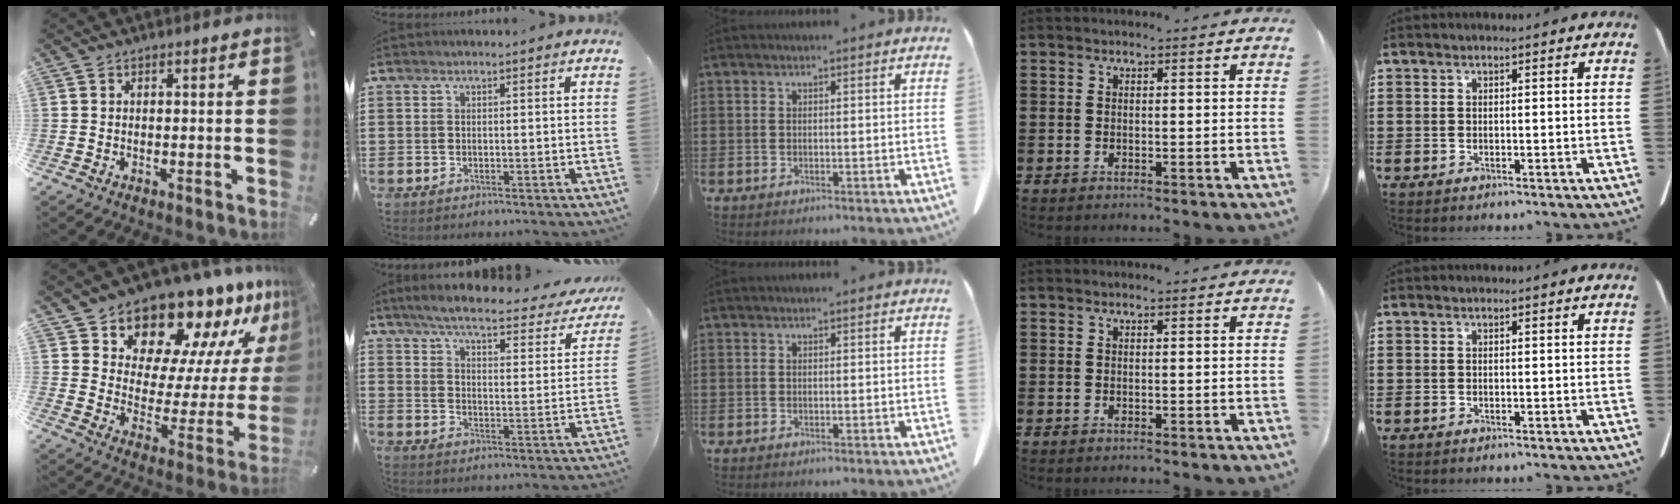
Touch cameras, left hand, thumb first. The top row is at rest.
{"thumb": {"total": 15.9, "force": [14.2, 6.4, 3.0], "torque": [-0.043, -0.145, 0.241]}, "index": {"total": 5.6, "force": [4.9, 0.3, 2.6], "torque": [-0.073, -0.031, 0.080]}}